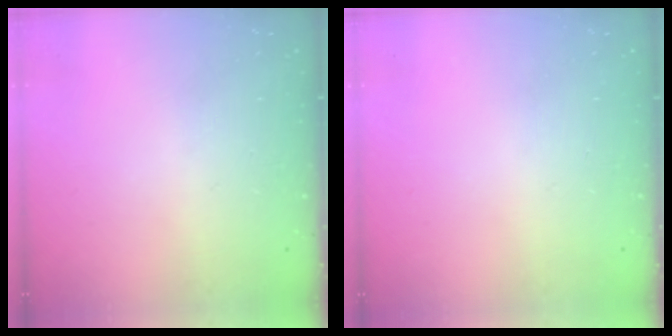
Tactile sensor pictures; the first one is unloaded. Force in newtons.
{"total": 0.0}